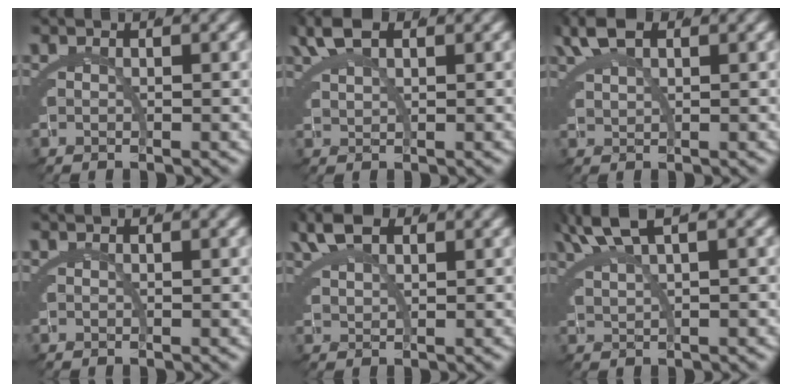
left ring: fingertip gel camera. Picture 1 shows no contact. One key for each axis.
{"total": 2.8, "fx": 2.2, "fy": 0.4, "fz": 1.6, "tx": -0.038, "ty": 0.002, "tz": 0.047}
{"total": 2.9, "fx": 2.3, "fy": 0.5, "fz": 1.7, "tx": -0.041, "ty": 0.003, "tz": 0.047}
{"total": 0.0}
{"total": 3.0, "fx": 2.5, "fy": 0.6, "fz": 1.6, "tx": -0.037, "ty": 0.001, "tz": 0.053}
{"total": 3.5, "fx": 2.7, "fy": -0.7, "fz": 2.0, "tx": -0.032, "ty": 0.011, "tz": 0.054}